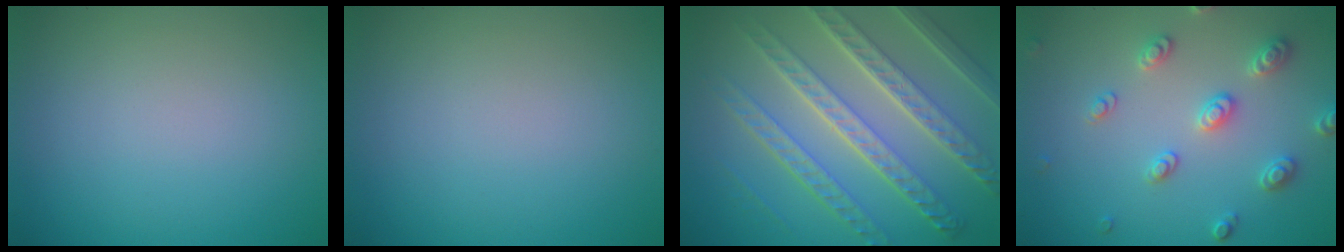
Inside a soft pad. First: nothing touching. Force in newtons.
{"total": 0.0}
{"total": 8.4, "press": 6.1, "slide": 5.7}
{"total": 3.2, "press": 3.0, "slide": 0.9}